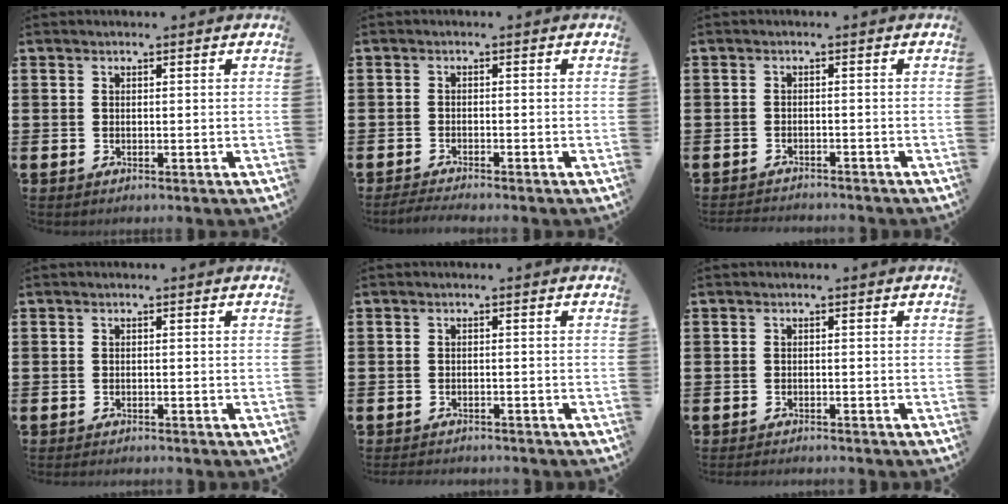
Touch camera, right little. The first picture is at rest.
{"total": 1.2, "force": [-1.1, 0.0, 0.5], "torque": [-0.009, 0.001, -0.021]}
{"total": 1.5, "force": [-1.5, 0.0, -0.1], "torque": [-0.003, 0.002, -0.032]}
{"total": 0.6, "force": [-0.6, 0.0, 0.0], "torque": [-0.002, -0.002, -0.012]}
{"total": 1.2, "force": [-1.2, 0.0, -0.1], "torque": [-0.003, 0.003, -0.026]}
{"total": 0.8, "force": [-0.8, 0.0, 0.0], "torque": [-0.002, 0.000, -0.017]}